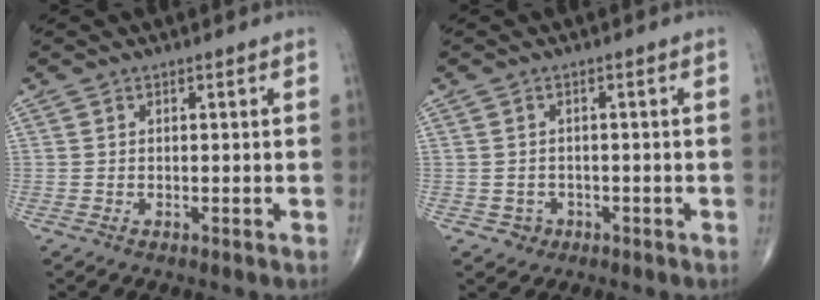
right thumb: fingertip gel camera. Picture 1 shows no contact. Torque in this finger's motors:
{"motor_torque": [0.11, -0.12, -0.18, -0.16, -0.01]}